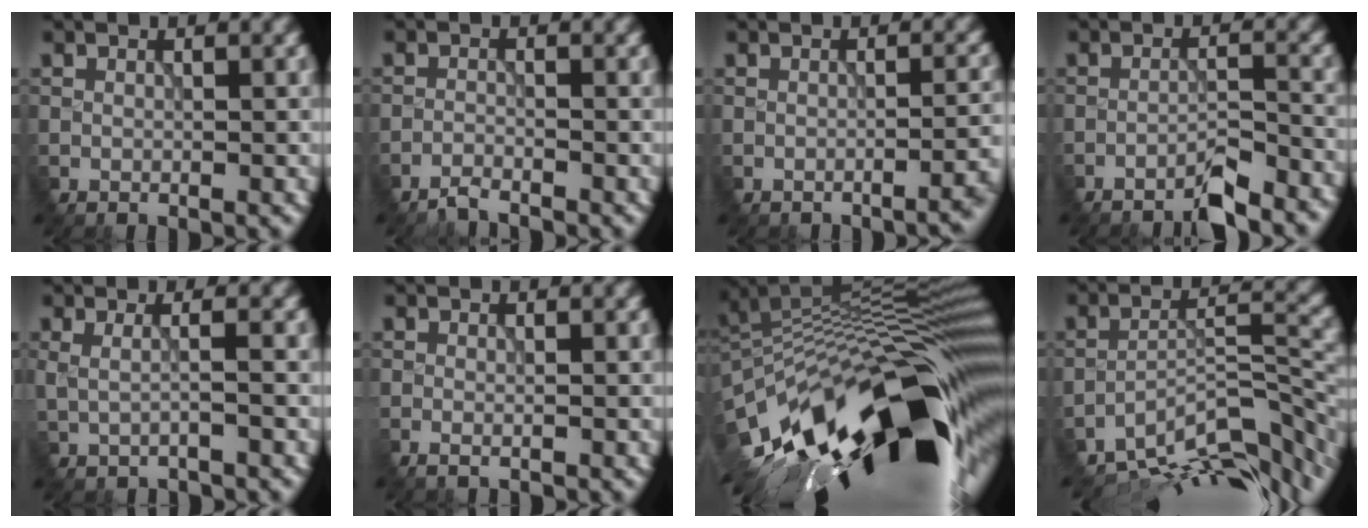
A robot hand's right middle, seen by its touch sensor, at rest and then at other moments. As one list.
[{"total": 1.9, "force": [-1.8, -0.2, -0.5], "torque": [0.003, 0.006, -0.044]}, {"total": 3.3, "force": [-2.0, 1.2, 2.3], "torque": [-0.007, 0.009, -0.024]}, {"total": 3.7, "force": [-3.4, 0.1, 1.3], "torque": [-0.022, 0.015, -0.062]}, {"total": 0.7, "force": [0.2, 0.3, 0.6], "torque": [-0.015, 0.004, -0.010]}, {"total": 1.2, "force": [-0.6, 0.6, 0.8], "torque": [0.007, 0.010, -0.018]}, {"total": 17.4, "force": [-7.4, 6.4, 14.4], "torque": [-0.246, -0.002, -0.132]}, {"total": 10.3, "force": [-8.4, 2.6, 5.2], "torque": [-0.092, 0.008, -0.142]}]